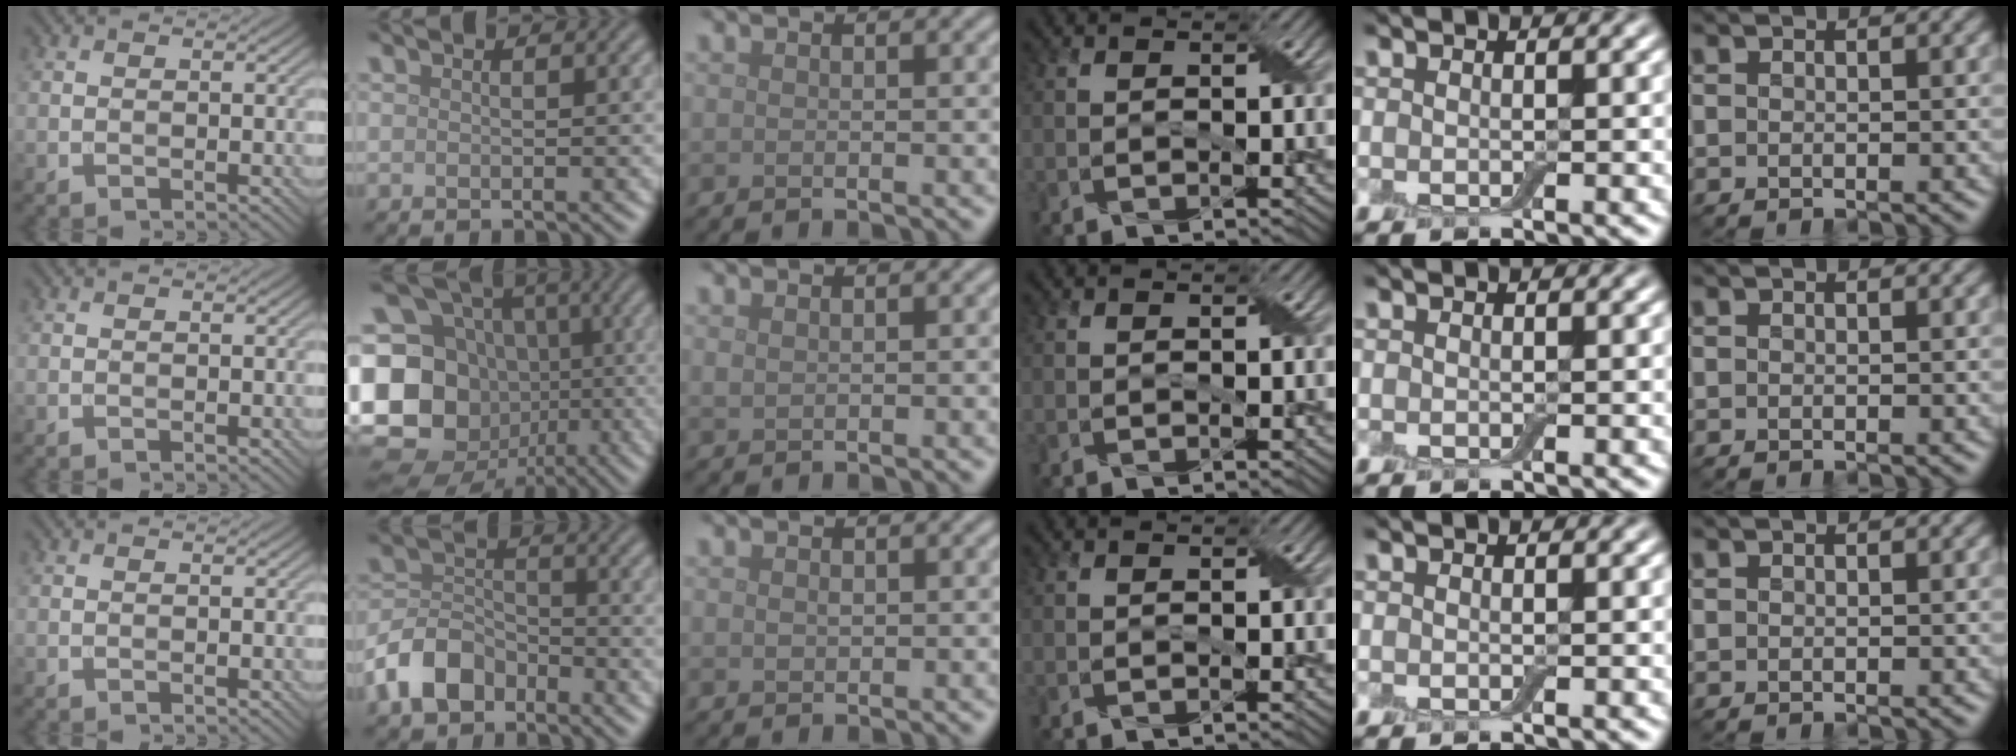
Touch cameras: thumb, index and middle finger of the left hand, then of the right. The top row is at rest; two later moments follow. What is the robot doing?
{"motion": "fold", "object": "aluminum foil"}